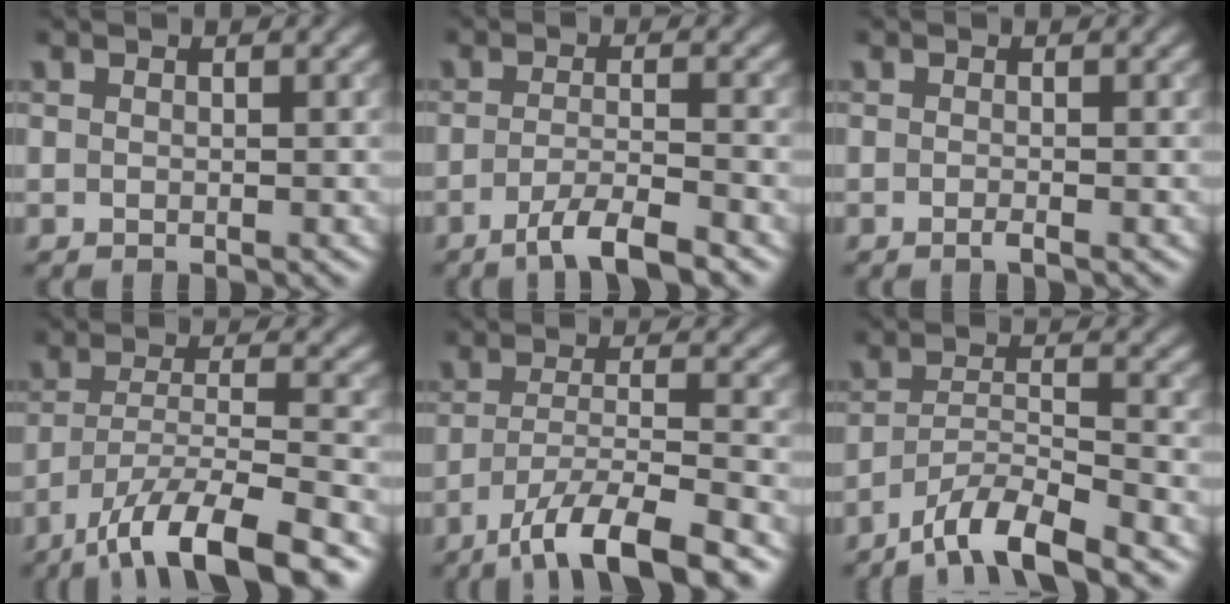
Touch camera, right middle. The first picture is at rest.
{"total": 4.1, "force": [-2.6, 0.7, 3.0], "torque": [-0.050, 0.001, -0.055]}
{"total": 0.8, "force": [-0.4, 0.1, 0.7], "torque": [-0.011, -0.003, -0.010]}
{"total": 9.9, "force": [-6.9, 2.5, 6.6], "torque": [-0.107, -0.003, -0.123]}
{"total": 8.1, "force": [-5.6, 1.8, 5.6], "torque": [-0.084, -0.001, -0.097]}
{"total": 6.3, "force": [-4.9, 1.1, 3.8], "torque": [-0.055, 0.000, -0.093]}